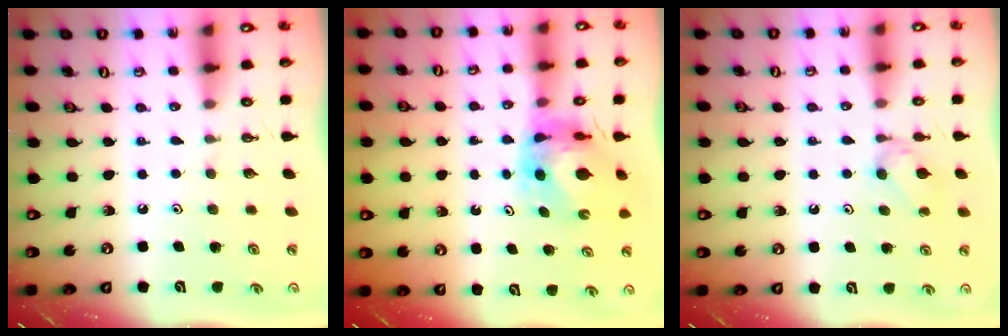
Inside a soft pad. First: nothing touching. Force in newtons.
{"total": 7.9, "press": 7.9, "slide": 0.7}
{"total": 4.5, "press": 4.5, "slide": 0.5}